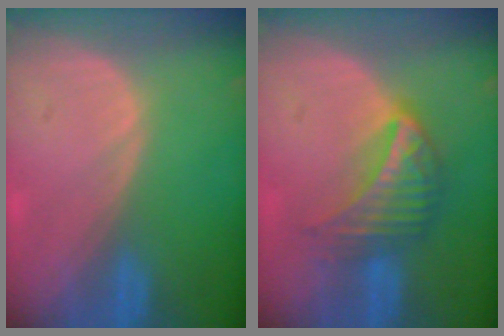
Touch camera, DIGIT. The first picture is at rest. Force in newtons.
{"total": 7.4, "press": 6.5, "slide": 3.6}